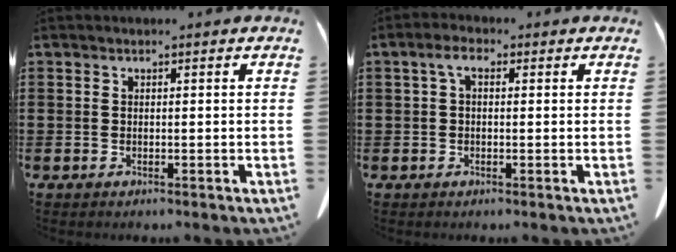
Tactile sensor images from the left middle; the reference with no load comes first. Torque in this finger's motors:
{"motor_torque": [0.01, -0.01, -0.21, -0.06]}